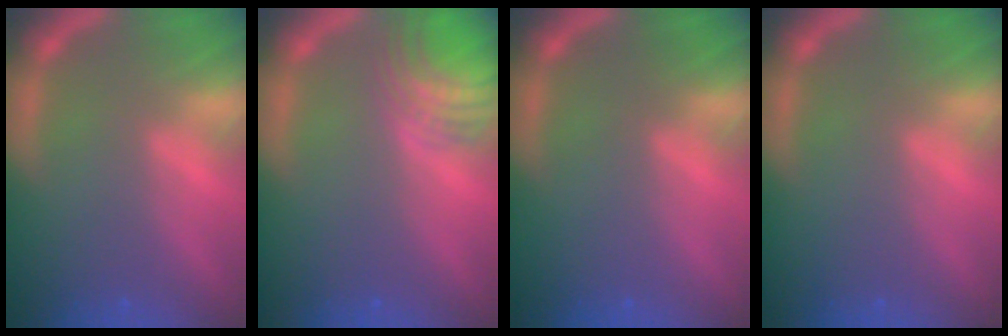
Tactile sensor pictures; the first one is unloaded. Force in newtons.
{"total": 5.0}
{"total": 0.0}
{"total": 0.0}